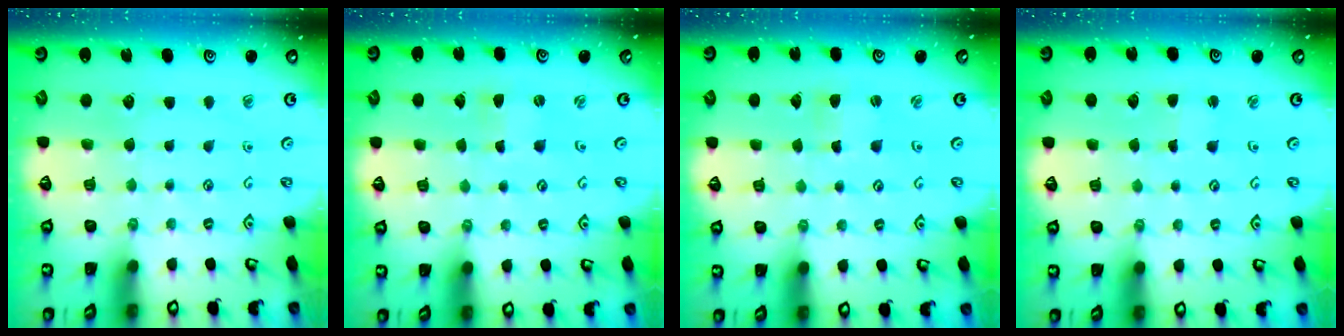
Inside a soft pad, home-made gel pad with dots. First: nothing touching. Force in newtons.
{"total": 0.9, "press": 0.9, "slide": 0.1}
{"total": 2.5, "press": 2.4, "slide": 0.5}
{"total": 1.5, "press": 1.5, "slide": 0.3}